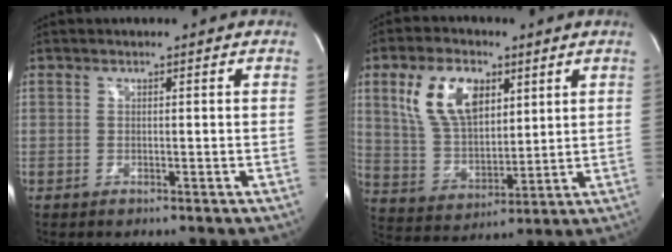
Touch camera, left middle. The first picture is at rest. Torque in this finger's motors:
{"motor_torque": [0.45, -0.39, 0.21, 0.08]}